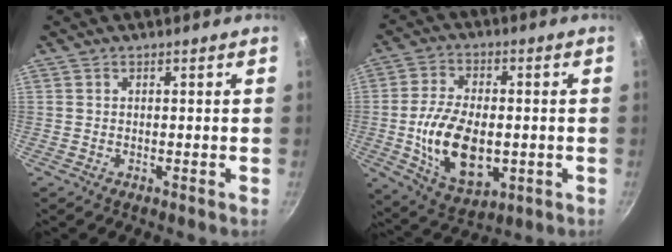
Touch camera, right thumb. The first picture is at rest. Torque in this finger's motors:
{"motor_torque": [-0.52, 0.94, 1.50, -0.38, 0.15]}